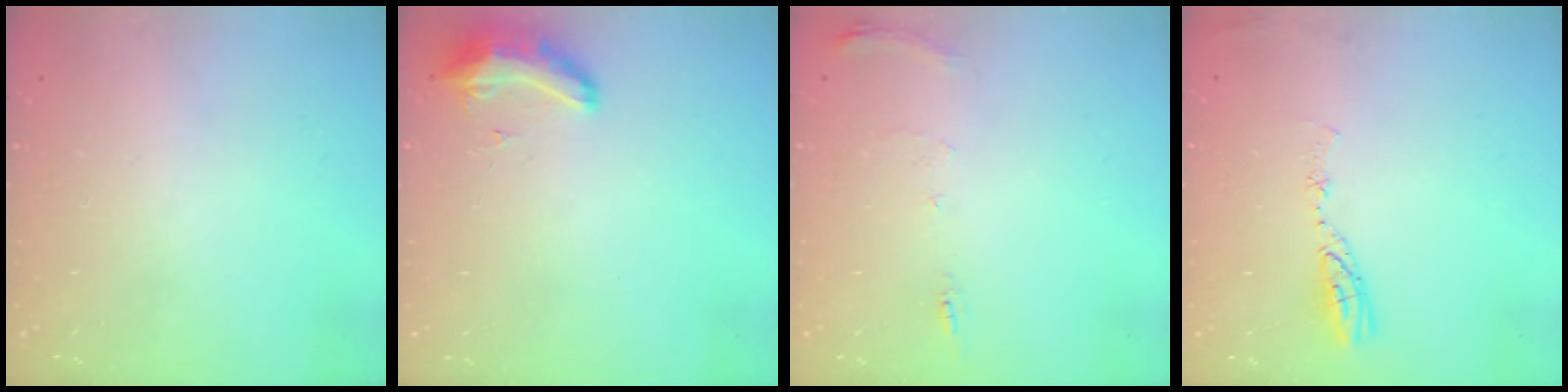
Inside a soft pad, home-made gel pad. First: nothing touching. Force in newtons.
{"total": 8.5, "press": 8.3, "slide": 1.6}
{"total": 7.4, "press": 7.4, "slide": 0.8}
{"total": 5.0, "press": 5.0, "slide": 0.6}